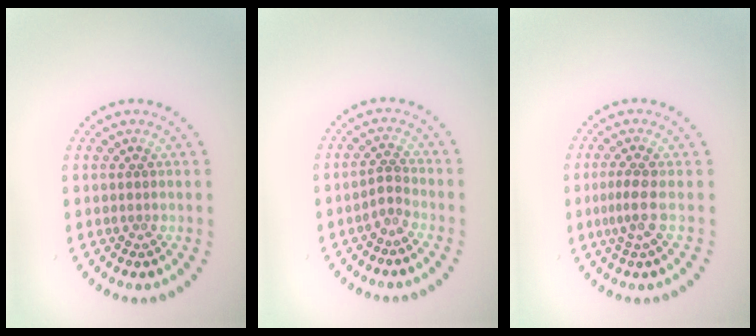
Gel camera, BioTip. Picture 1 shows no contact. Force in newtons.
{"total": 1.3, "press": 1.0, "slide": 0.9}
{"total": 1.9, "press": 1.4, "slide": 1.2}